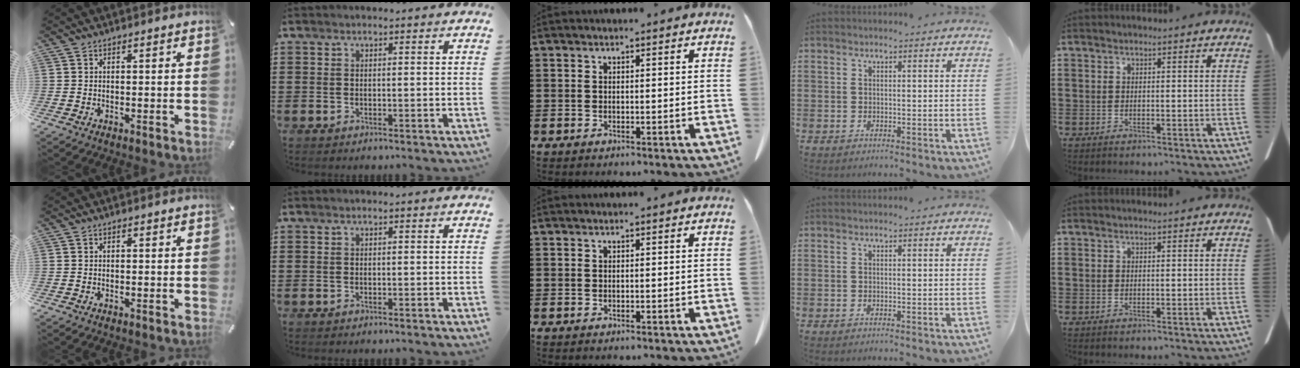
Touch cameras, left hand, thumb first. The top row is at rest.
{}